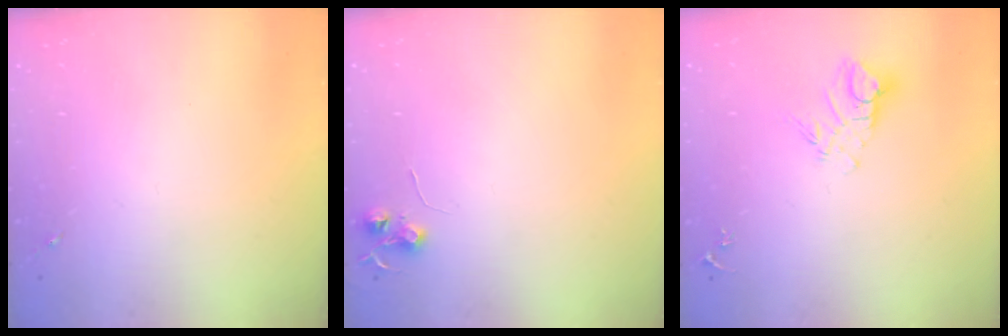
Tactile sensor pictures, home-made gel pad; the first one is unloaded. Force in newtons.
{"total": 6.0, "press": 6.0, "slide": 0.5}
{"total": 9.1, "press": 9.1, "slide": 0.9}